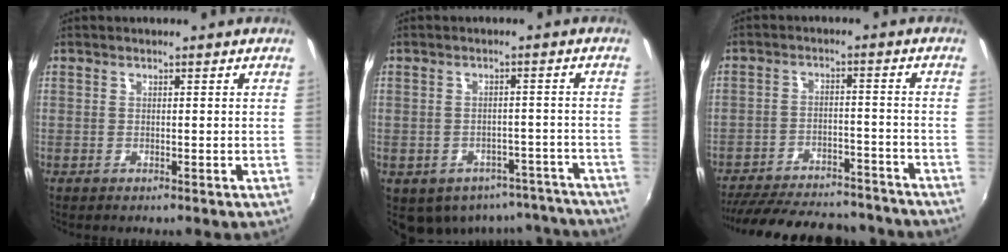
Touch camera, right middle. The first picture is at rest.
{"total": 13.5, "force": [-10.3, 7.5, 4.3], "torque": [-0.085, 0.010, -0.103]}
{"total": 25.1, "force": [-21.9, 7.6, 9.8], "torque": [-0.200, 0.003, -0.289]}